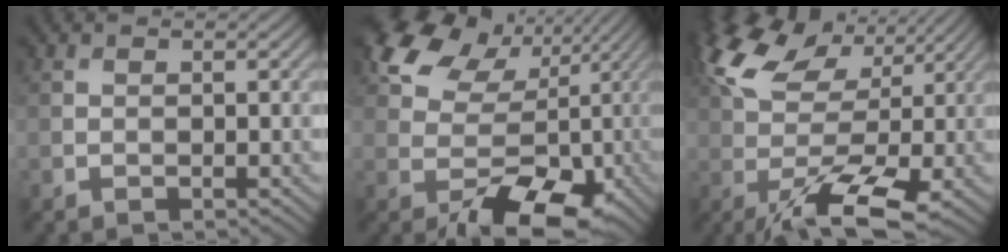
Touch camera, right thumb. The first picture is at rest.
{"total": 13.6, "force": [0.1, 9.7, 9.6], "torque": [-0.151, -0.001, 0.037]}
{"total": 13.8, "force": [1.5, 6.8, 12.0], "torque": [-0.229, 0.001, 0.029]}